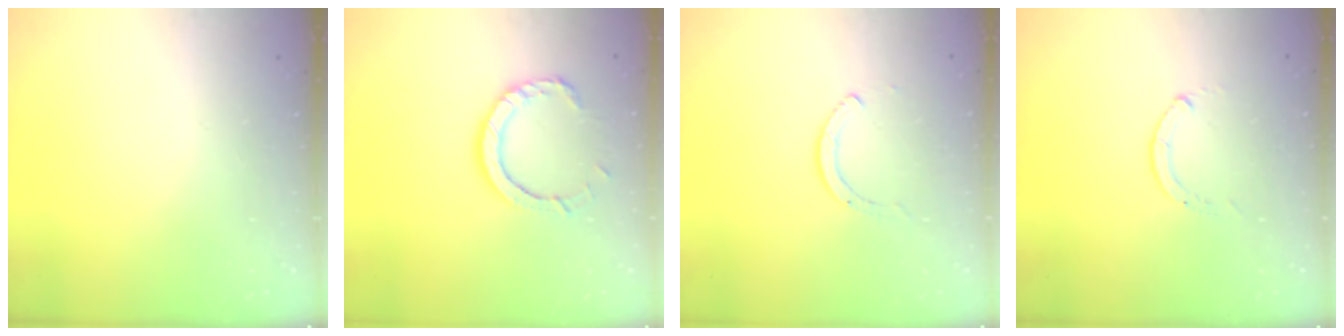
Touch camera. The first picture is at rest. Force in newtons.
{"total": 8.9, "press": 8.8, "slide": 1.2}
{"total": 2.0, "press": 1.9, "slide": 0.3}
{"total": 0.0}